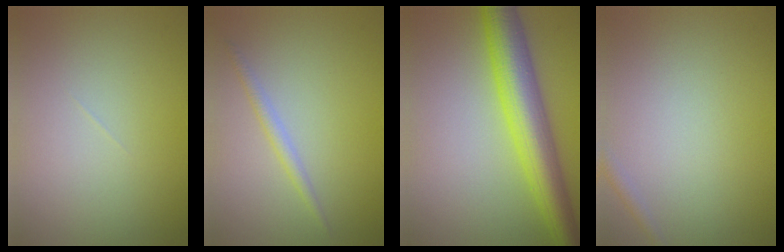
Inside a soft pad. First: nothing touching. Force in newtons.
{"total": 1.4, "press": 1.4, "slide": 0.0}
{"total": 7.6, "press": 7.6, "slide": 0.2}
{"total": 0.8, "press": 0.8, "slide": 0.1}